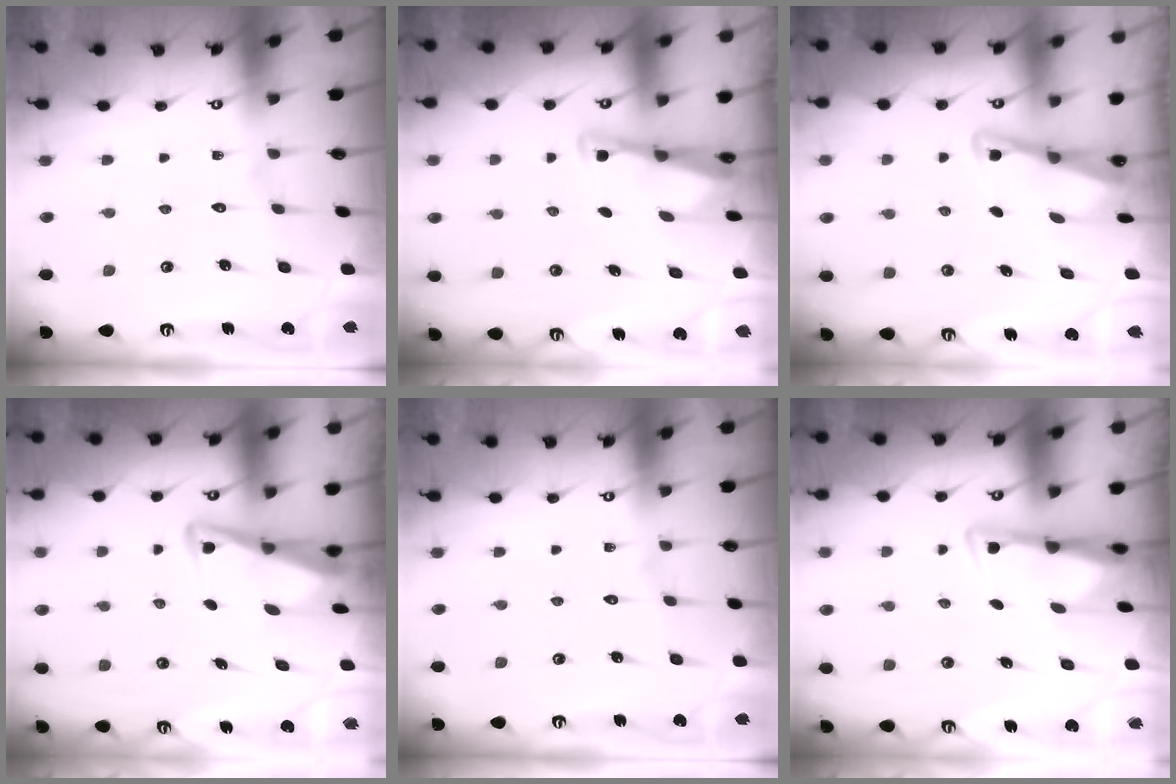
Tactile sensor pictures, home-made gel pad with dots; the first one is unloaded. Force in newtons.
{"total": 2.8, "press": 2.8, "slide": 0.2}
{"total": 3.5, "press": 3.5, "slide": 0.3}
{"total": 4.1, "press": 3.9, "slide": 1.3}
{"total": 0.0}
{"total": 3.1, "press": 3.0, "slide": 0.6}